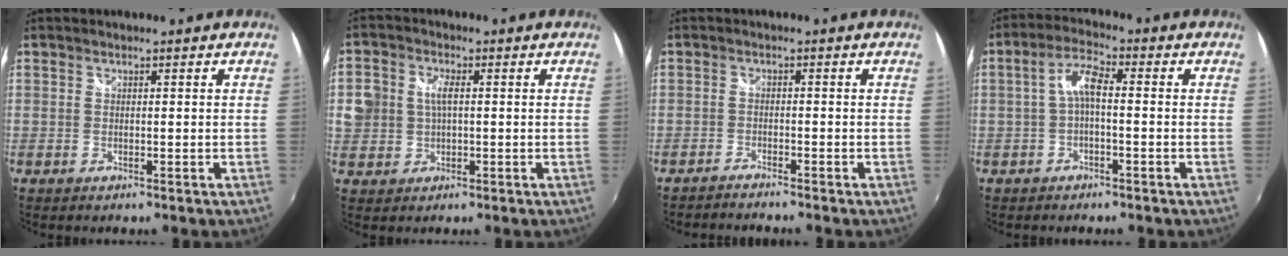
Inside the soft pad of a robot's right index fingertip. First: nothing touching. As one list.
[{"total": 6.1, "force": [0.0, 5.0, 3.5], "torque": [-0.071, 0.009, 0.003]}, {"total": 2.4, "force": [-2.4, 0.0, 0.4], "torque": [-0.025, -0.009, -0.046]}, {"total": 4.7, "force": [-0.8, 1.4, 4.4], "torque": [-0.093, 0.015, -0.017]}]